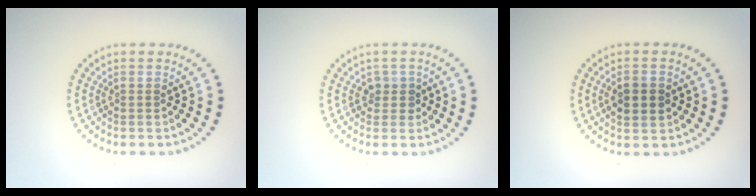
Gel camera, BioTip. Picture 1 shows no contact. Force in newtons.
{"total": 1.5, "press": 1.2, "slide": 0.8}
{"total": 2.6, "press": 2.6, "slide": 0.2}